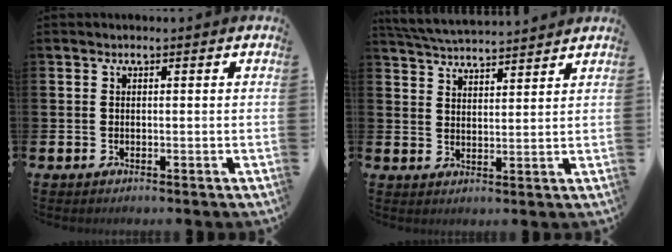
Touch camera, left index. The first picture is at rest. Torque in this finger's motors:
{"motor_torque": [0.54, -0.76, 0.08, 0.09]}